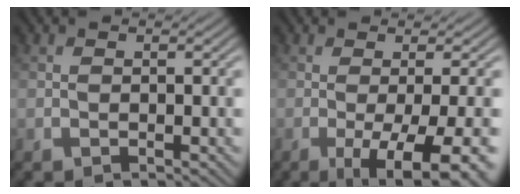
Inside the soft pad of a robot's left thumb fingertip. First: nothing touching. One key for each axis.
{"total": 10.2, "fx": -3.5, "fy": 2.6, "fz": 9.3, "tx": -0.120, "ty": -0.003, "tz": -0.040}